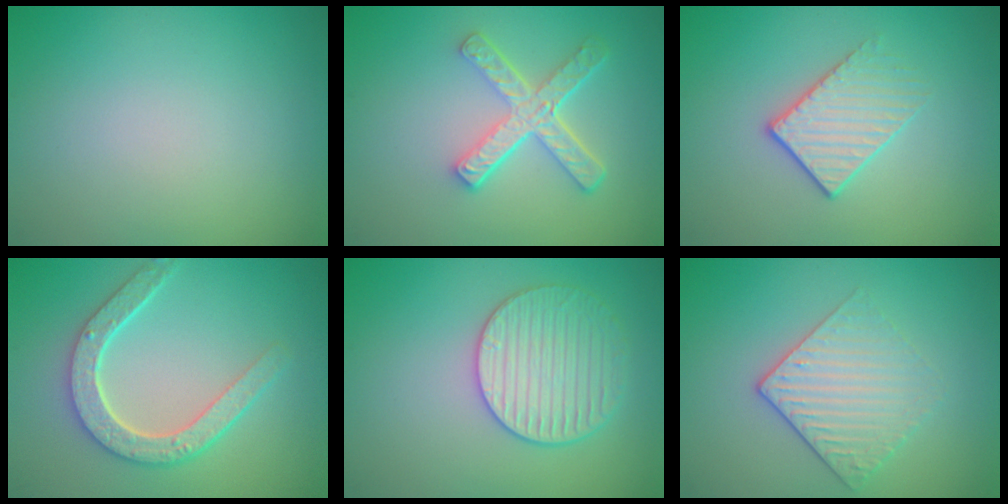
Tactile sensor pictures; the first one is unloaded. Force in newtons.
{"total": 4.5, "press": 3.3, "slide": 3.1}
{"total": 2.2, "press": 1.9, "slide": 1.2}
{"total": 4.7, "press": 3.7, "slide": 2.9}
{"total": 3.6, "press": 3.5, "slide": 0.8}
{"total": 3.0, "press": 2.6, "slide": 1.6}